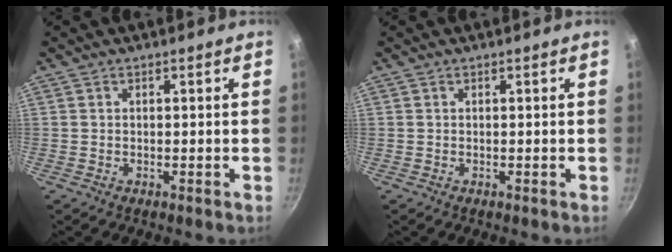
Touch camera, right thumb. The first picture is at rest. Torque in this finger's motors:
{"motor_torque": [-0.19, -0.05, 0.01, -0.01, 0.02]}